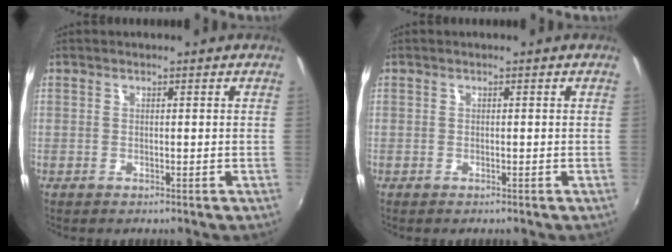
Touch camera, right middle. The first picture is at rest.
{"total": 0.0}